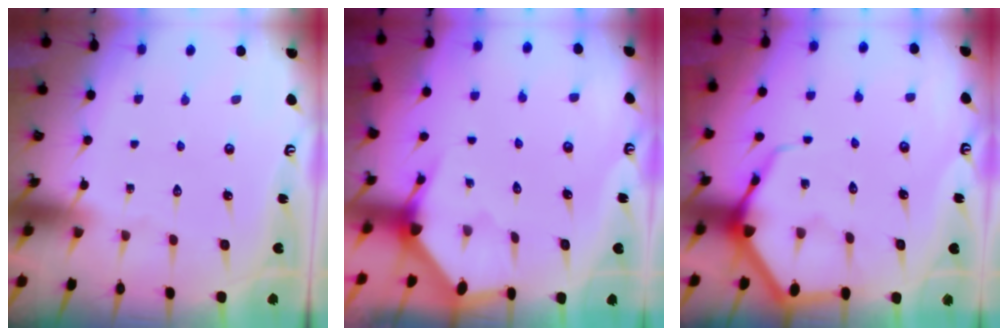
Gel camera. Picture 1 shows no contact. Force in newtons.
{"total": 2.8, "press": 2.8, "slide": 0.3}
{"total": 6.9, "press": 6.8, "slide": 0.8}